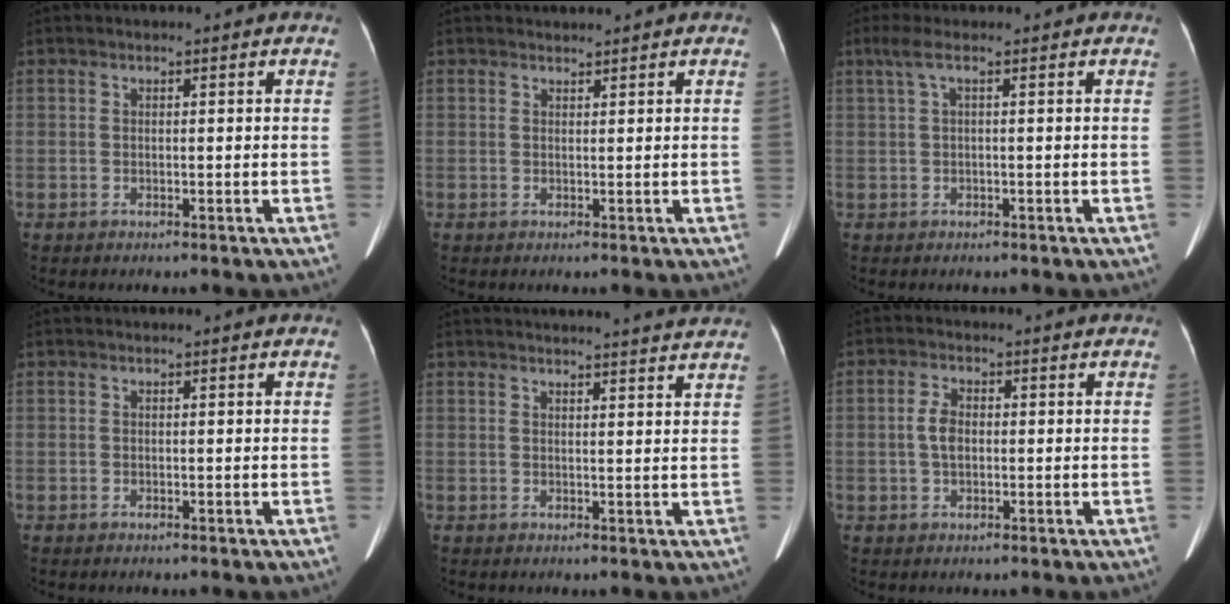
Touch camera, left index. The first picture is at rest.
{"total": 0.8, "force": [0.7, 0.0, -0.3], "torque": [-0.004, 0.000, 0.013]}
{"total": 2.1, "force": [0.8, -0.1, 1.9], "torque": [-0.056, 0.023, 0.023]}
{"total": 0.0}
{"total": 12.0, "force": [11.5, -0.2, 3.4], "torque": [-0.042, -0.006, 0.122]}
{"total": 3.2, "force": [-0.2, 2.1, 2.4], "torque": [-0.058, 0.010, -0.004]}